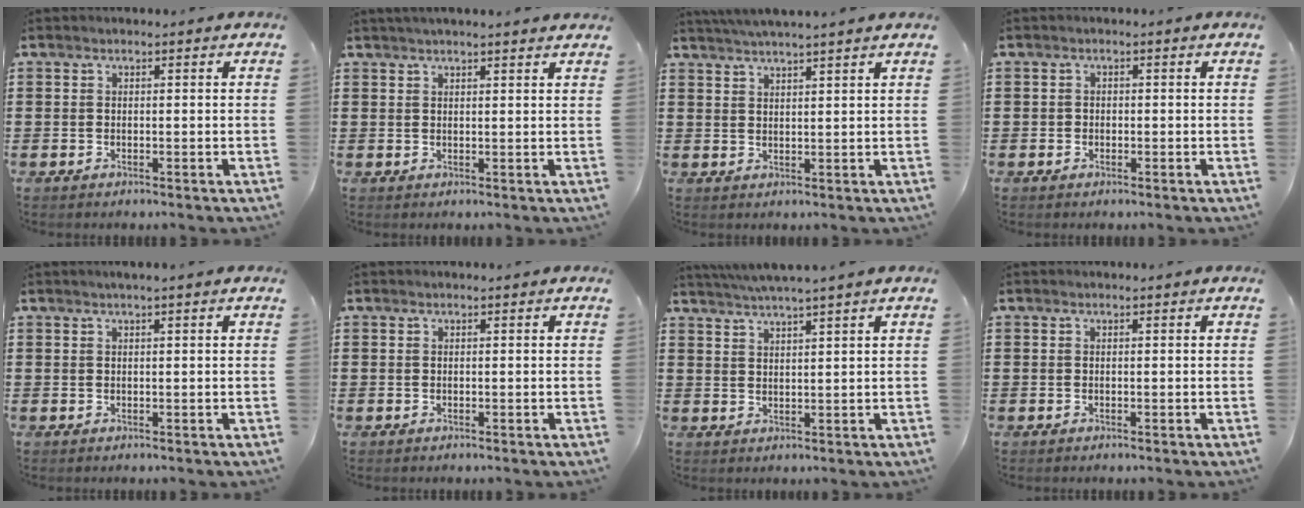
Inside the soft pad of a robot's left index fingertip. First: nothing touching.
{"total": 1.8, "force": [1.6, -0.2, 0.6], "torque": [-0.015, 0.002, 0.031]}
{"total": 2.8, "force": [2.5, -1.0, 0.3], "torque": [-0.012, -0.006, 0.047]}
{"total": 0.8, "force": [-0.2, 0.7, 0.2], "torque": [-0.006, 0.003, -0.006]}
{"total": 0.8, "force": [0.4, -0.1, 0.7], "torque": [-0.012, -0.001, 0.008]}
{"total": 0.0}
{"total": 2.7, "force": [2.4, -1.1, 0.6], "torque": [-0.018, -0.010, 0.043]}
{"total": 0.0}